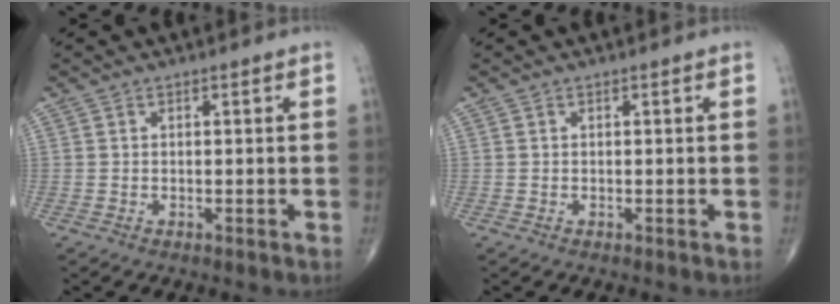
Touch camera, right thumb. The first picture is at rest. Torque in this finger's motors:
{"motor_torque": [0.03, 0.04, -0.06, -0.06, 0.01]}